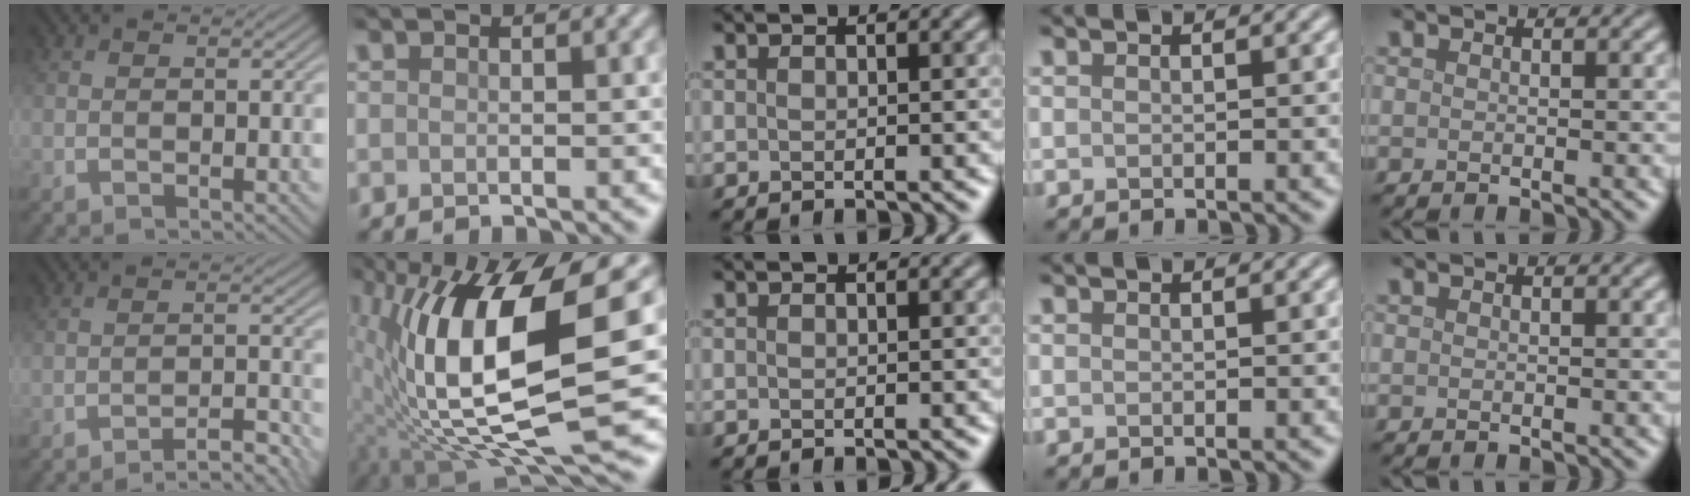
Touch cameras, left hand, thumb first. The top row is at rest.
{"thumb": {"total": 4.9, "force": [-4.2, 0.4, 2.5], "torque": [-0.034, 0.021, -0.067]}, "index": {"total": 15.3, "force": [1.2, 5.3, 14.3], "torque": [-0.269, -0.012, 0.022]}}